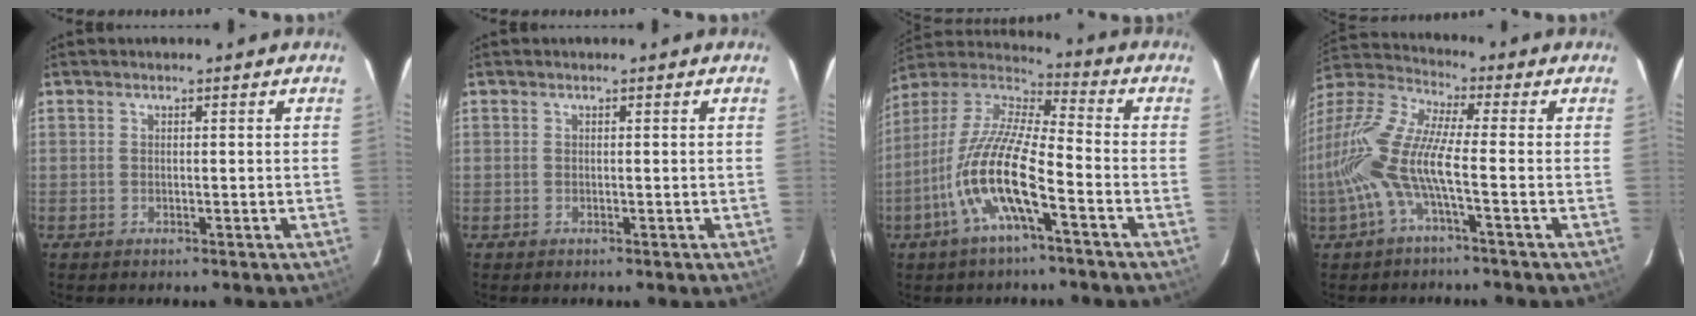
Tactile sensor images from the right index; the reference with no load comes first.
{"total": 0.0}
{"total": 15.3, "force": [-6.4, 3.0, 13.6], "torque": [-0.271, -0.011, -0.130]}
{"total": 14.4, "force": [-3.4, 2.5, 13.7], "torque": [-0.273, -0.006, -0.075]}